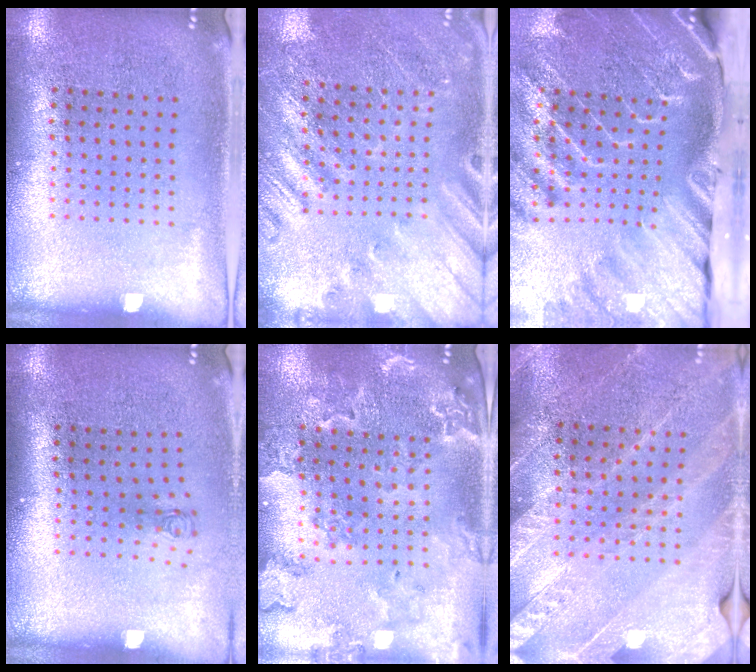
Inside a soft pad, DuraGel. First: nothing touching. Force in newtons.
{"total": 2.4, "press": 2.4, "slide": 0.5}
{"total": 4.4, "press": 3.3, "slide": 2.9}
{"total": 0.8, "press": 0.4, "slide": 0.7}
{"total": 1.8, "press": 1.8, "slide": 0.3}
{"total": 2.9, "press": 2.7, "slide": 0.9}